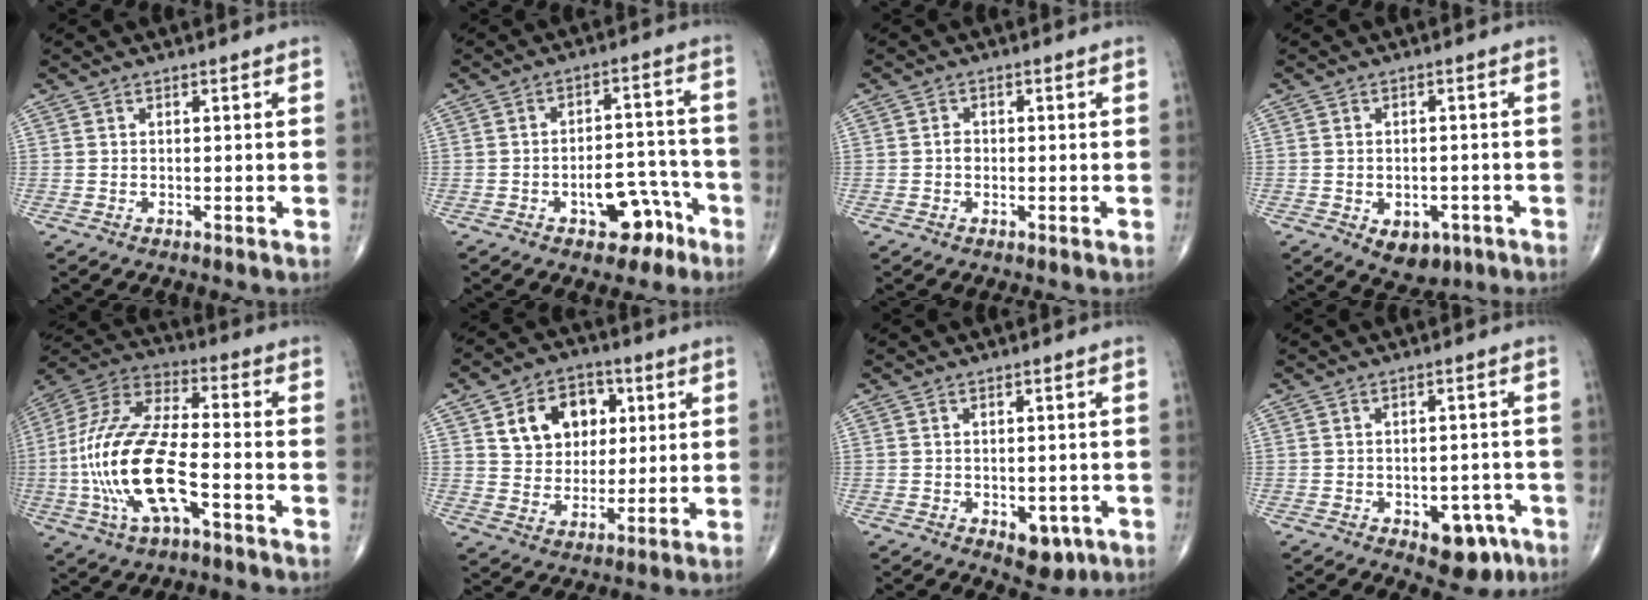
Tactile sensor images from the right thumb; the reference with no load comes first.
{"total": 9.0, "force": [-5.0, 5.0, 5.7], "torque": [-0.048, 0.052, -0.065]}
{"total": 1.4, "force": [-0.2, 1.2, 0.7], "torque": [-0.003, 0.005, -0.005]}
{"total": 6.7, "force": [-2.9, 4.5, 4.0], "torque": [-0.041, 0.012, -0.029]}
{"total": 20.5, "force": [-5.3, 8.3, 17.9], "torque": [-0.390, 0.031, -0.094]}
{"total": 12.7, "force": [4.2, 9.7, 7.0], "torque": [-0.066, -0.007, 0.072]}
{"total": 5.4, "force": [-2.1, 3.1, 3.9], "torque": [-0.029, 0.002, -0.016]}
{"total": 7.9, "force": [-3.9, 4.4, 5.2], "torque": [-0.035, 0.021, -0.042]}